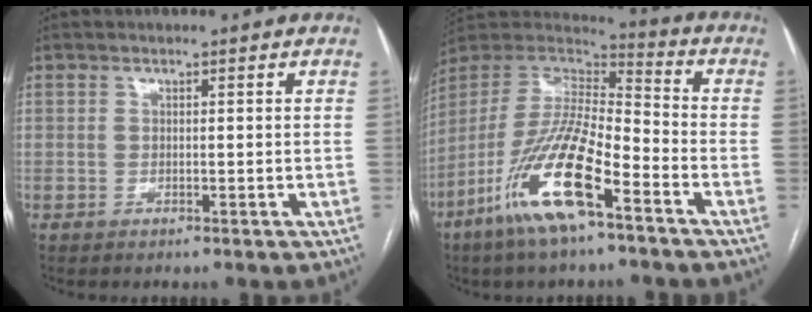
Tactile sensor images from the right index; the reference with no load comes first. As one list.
[{"total": 17.5, "force": [-9.1, 3.2, 14.6], "torque": [-0.309, -0.024, -0.172]}]